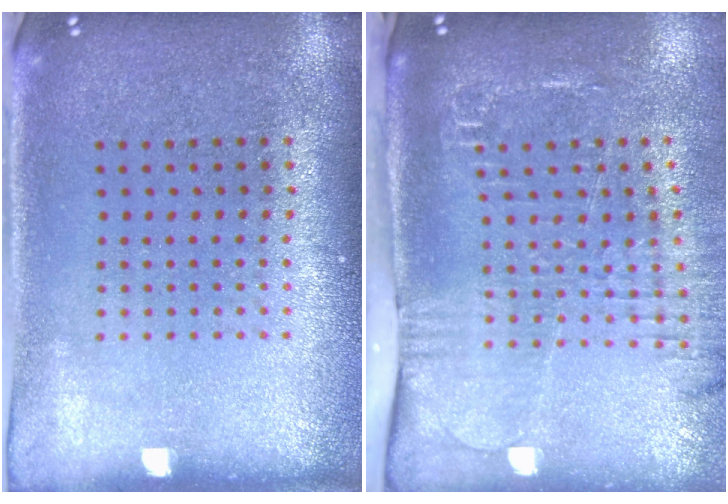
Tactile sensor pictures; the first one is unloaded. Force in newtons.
{"total": 2.6, "press": 2.0, "slide": 1.6}